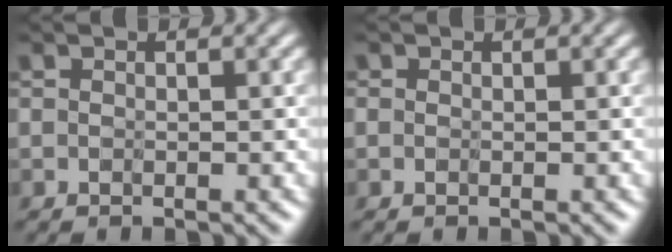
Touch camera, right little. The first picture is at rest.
{"total": 0.8, "force": [0.4, 0.6, 0.2], "torque": [-0.008, 0.002, -0.007]}